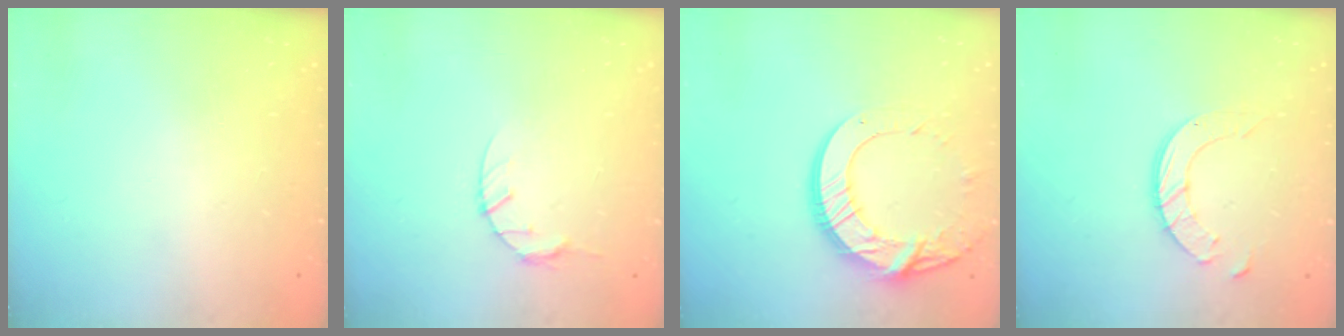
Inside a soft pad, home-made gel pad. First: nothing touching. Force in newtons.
{"total": 4.6, "press": 4.6, "slide": 0.6}
{"total": 16.7, "press": 16.7, "slide": 1.4}
{"total": 9.7, "press": 9.6, "slide": 0.8}